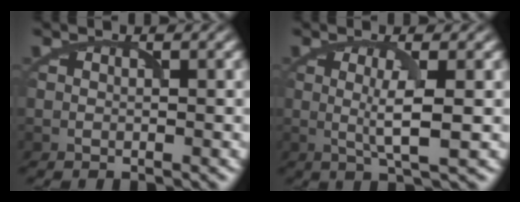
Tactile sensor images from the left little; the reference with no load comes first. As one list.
[{"total": 3.1, "force": [-0.1, 0.4, 3.1], "torque": [-0.054, -0.001, 0.003]}]